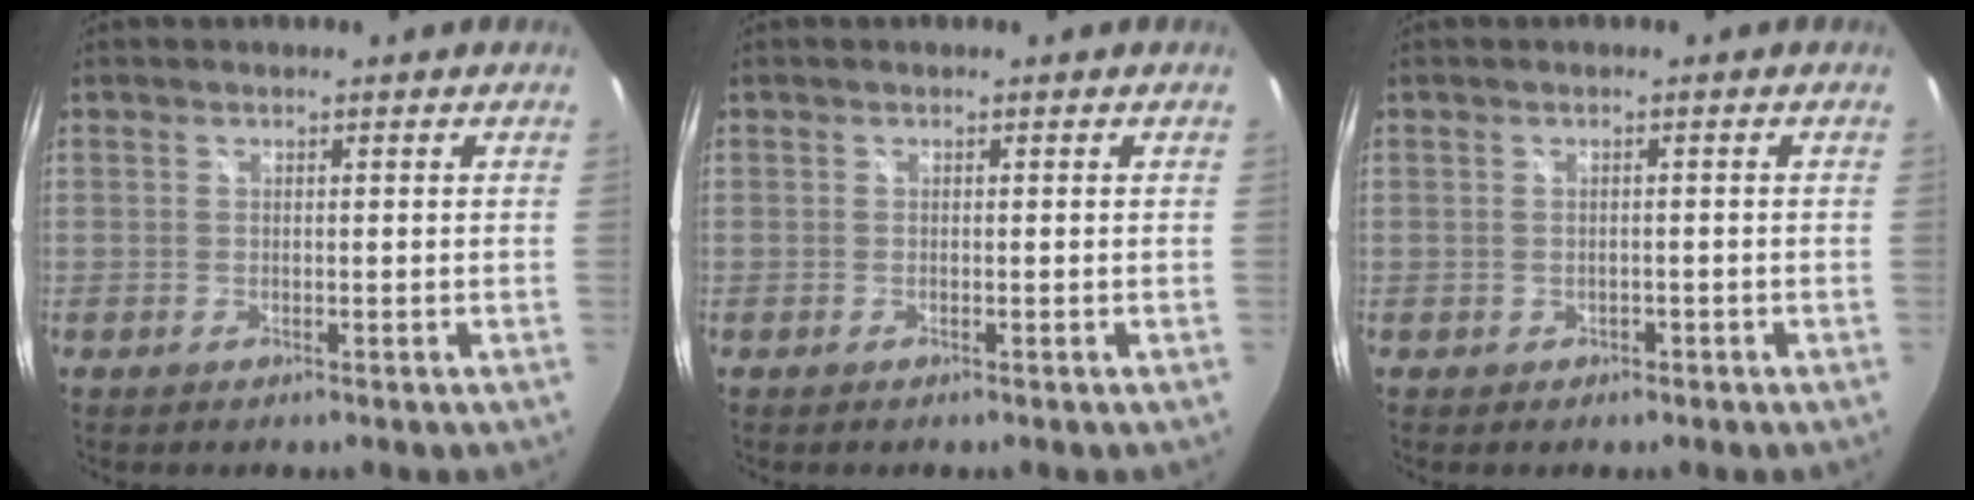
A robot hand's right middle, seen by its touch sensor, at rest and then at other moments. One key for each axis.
{"total": 0.0}
{"total": 1.4, "fx": -0.6, "fy": 1.2, "fz": 0.3, "tx": -0.006, "ty": -0.001, "tz": -0.005}